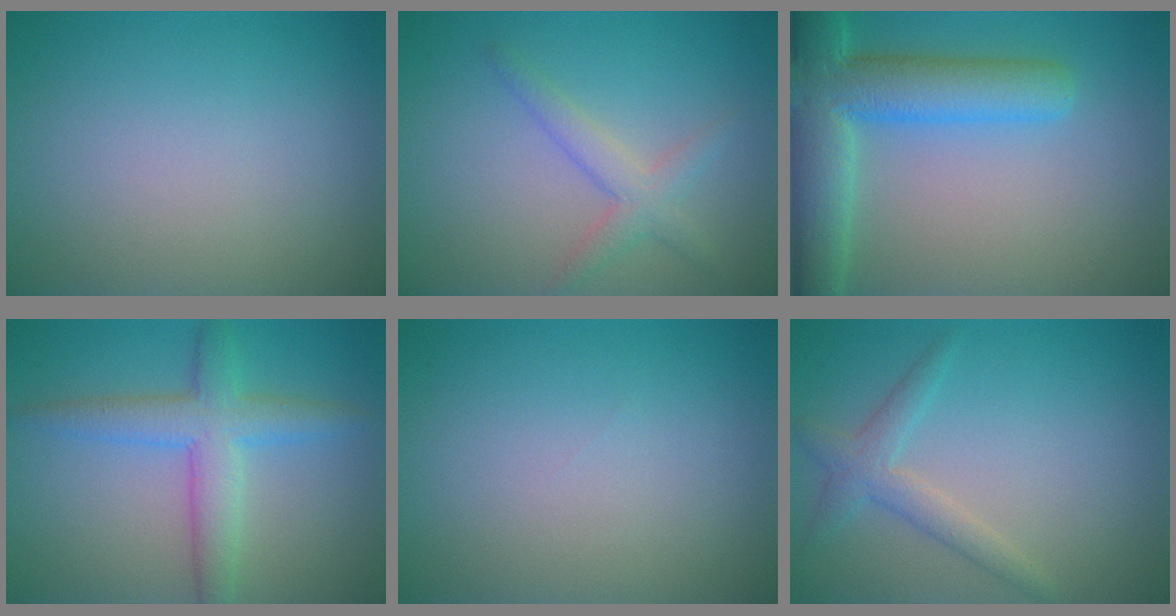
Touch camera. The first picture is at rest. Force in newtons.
{"total": 2.6, "press": 2.6, "slide": 0.1}
{"total": 8.2, "press": 8.2, "slide": 0.5}
{"total": 4.7, "press": 4.7, "slide": 0.1}
{"total": 0.0}
{"total": 2.4, "press": 2.4, "slide": 0.2}